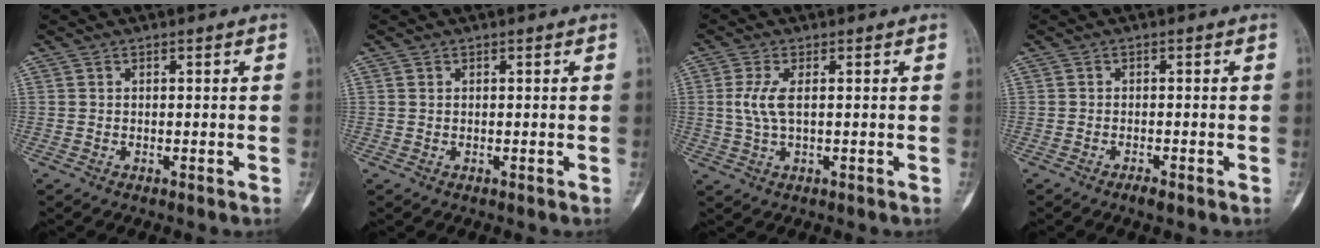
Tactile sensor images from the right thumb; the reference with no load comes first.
{"total": 0.5, "force": [0.2, 0.3, 0.3], "torque": [-0.008, 0.001, 0.004]}
{"total": 4.8, "force": [0.7, 1.8, 4.4], "torque": [-0.113, 0.001, 0.016]}
{"total": 1.4, "force": [-1.1, 0.4, 0.9], "torque": [-0.018, 0.003, -0.020]}